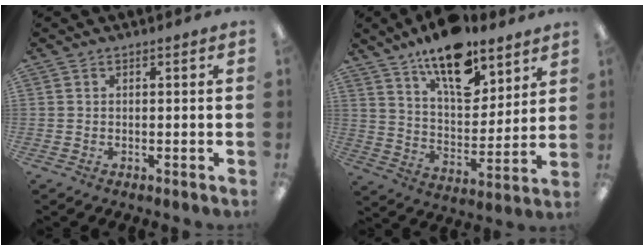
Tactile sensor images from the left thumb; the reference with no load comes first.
{"total": 16.2, "force": [11.8, 6.8, 8.7], "torque": [-0.136, -0.068, 0.205]}